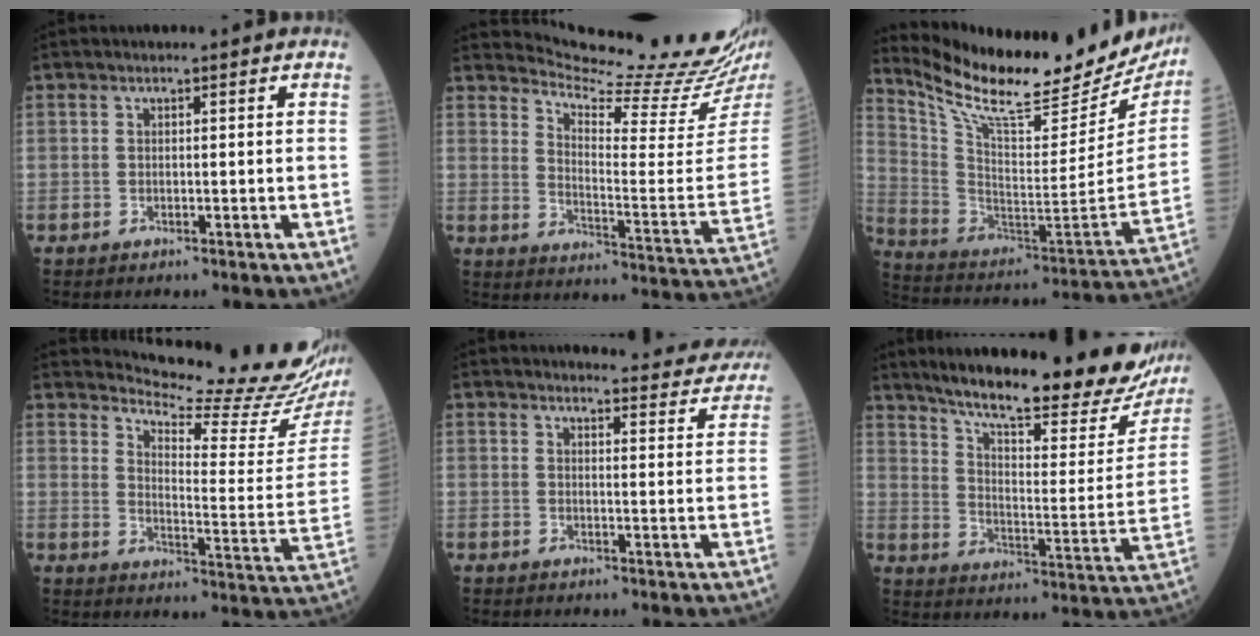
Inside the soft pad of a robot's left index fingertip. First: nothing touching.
{"total": 18.9, "force": [18.3, -1.4, 4.7], "torque": [-0.085, -0.127, 0.236]}
{"total": 27.7, "force": [24.5, 5.2, 11.9], "torque": [-0.216, -0.075, 0.353]}
{"total": 19.1, "force": [18.1, -0.4, 6.1], "torque": [-0.106, -0.115, 0.224]}
{"total": 10.9, "force": [10.8, 0.9, 1.2], "torque": [0.002, -0.038, 0.105]}
{"total": 27.4, "force": [23.0, 4.3, 14.2], "torque": [-0.219, -0.049, 0.304]}